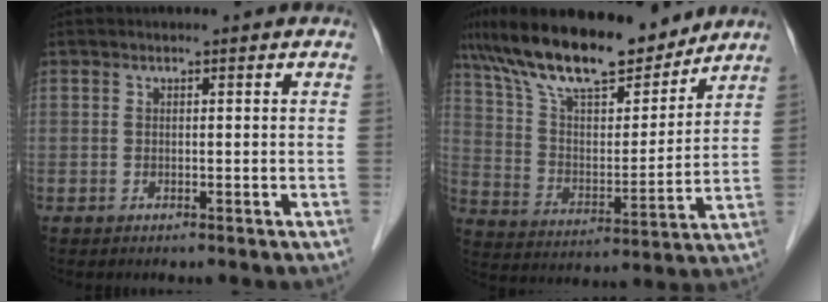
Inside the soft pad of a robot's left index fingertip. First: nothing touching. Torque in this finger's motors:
{"motor_torque": [0.84, -0.89, 0.75, 0.21]}